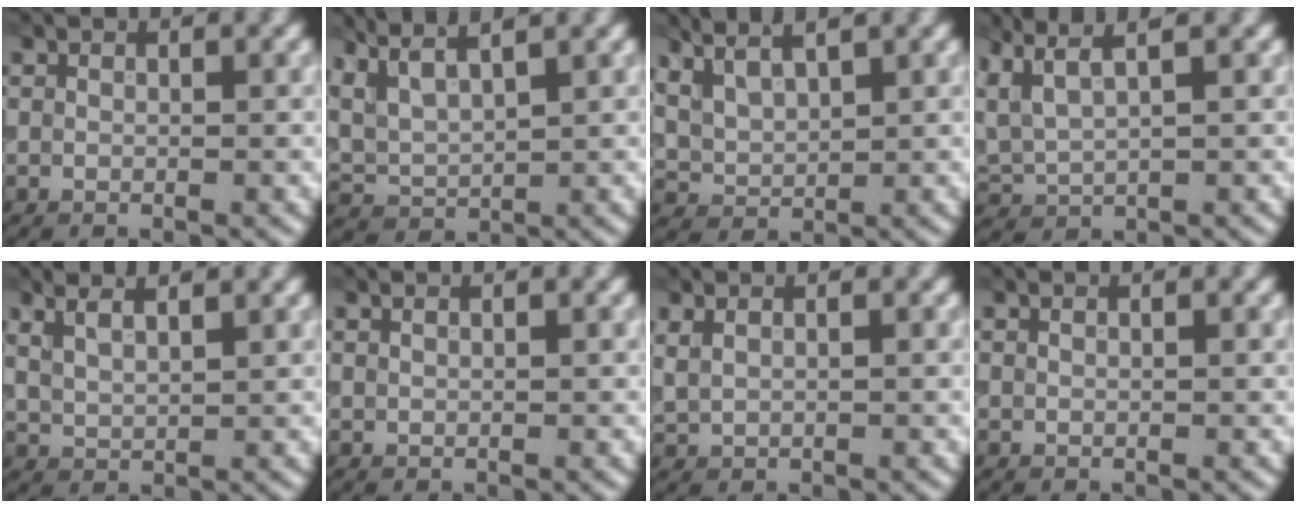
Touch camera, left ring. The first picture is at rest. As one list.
[{"total": 6.0, "force": [4.6, 1.8, 3.4], "torque": [-0.091, 0.023, 0.074]}, {"total": 5.1, "force": [3.8, 1.9, 2.9], "torque": [-0.070, 0.024, 0.059]}, {"total": 4.4, "force": [3.0, 1.2, 3.0], "torque": [-0.080, 0.016, 0.062]}, {"total": 4.3, "force": [3.2, 1.5, 2.5], "torque": [-0.043, 0.023, 0.040]}, {"total": 0.5, "force": [0.5, 0.2, 0.2], "torque": [-0.006, 0.000, 0.007]}, {"total": 1.1, "force": [0.7, 0.4, 0.6], "torque": [-0.016, 0.000, 0.021]}, {"total": 0.0}]